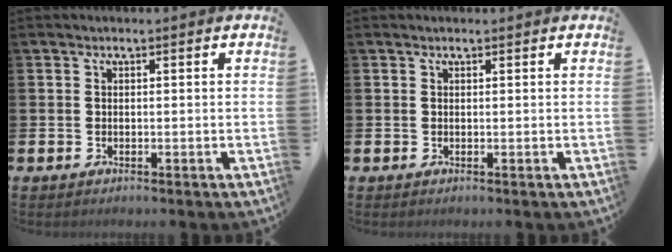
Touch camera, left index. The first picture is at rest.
{"total": 0.0}